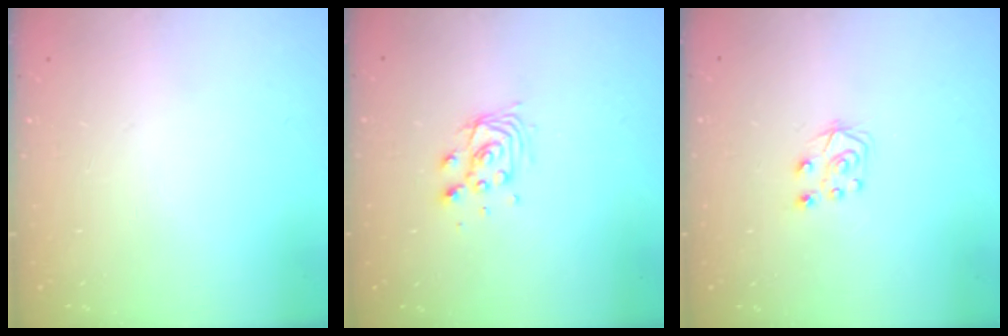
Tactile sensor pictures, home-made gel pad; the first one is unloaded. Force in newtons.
{"total": 7.6, "press": 7.6, "slide": 0.5}
{"total": 5.7, "press": 5.7, "slide": 0.5}